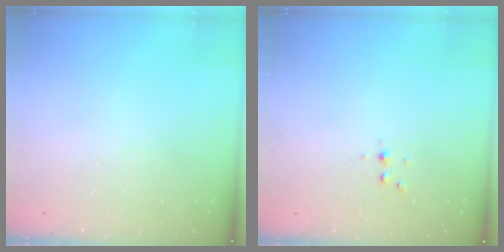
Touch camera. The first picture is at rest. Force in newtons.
{"total": 4.0, "press": 3.6, "slide": 1.8}